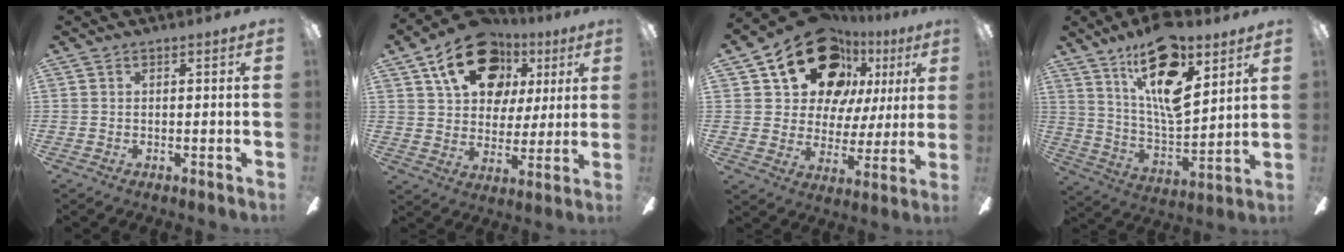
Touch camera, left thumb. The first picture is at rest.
{"total": 19.9, "force": [10.2, 13.2, 10.9], "torque": [-0.166, -0.035, 0.180]}
{"total": 21.9, "force": [12.6, 13.9, 11.3], "torque": [-0.189, -0.059, 0.231]}
{"total": 19.6, "force": [11.9, 7.4, 13.7], "torque": [-0.250, -0.064, 0.196]}